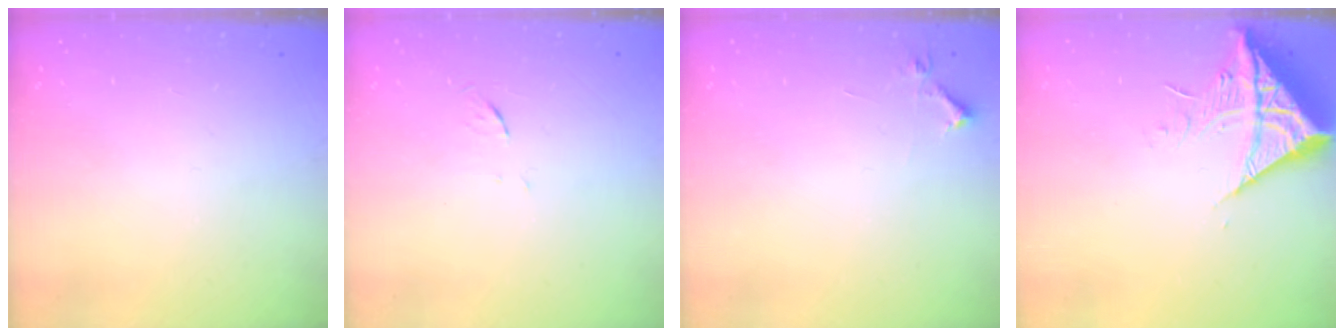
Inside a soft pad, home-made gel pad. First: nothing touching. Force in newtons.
{"total": 3.1, "press": 2.8, "slide": 1.2}
{"total": 3.9, "press": 3.8, "slide": 0.6}
{"total": 11.9, "press": 11.8, "slide": 1.4}